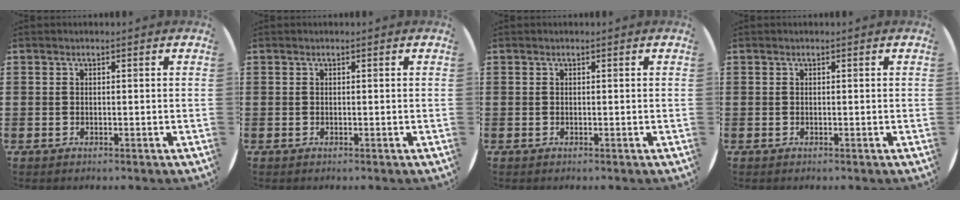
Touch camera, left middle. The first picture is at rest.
{"total": 0.0}
{"total": 0.0}
{"total": 0.0}